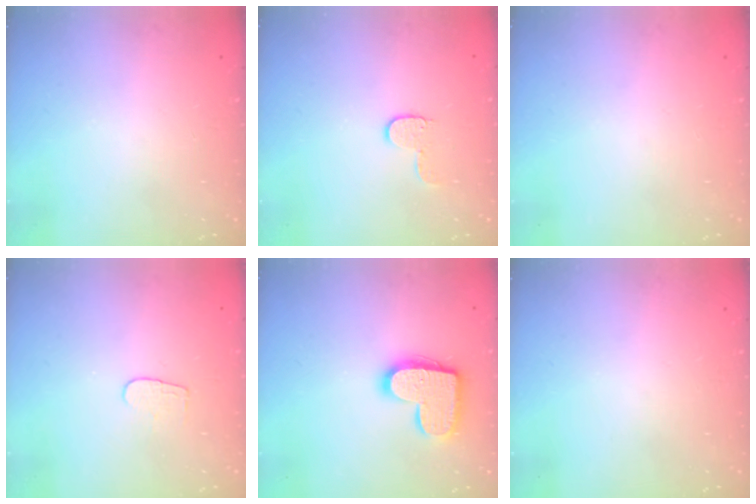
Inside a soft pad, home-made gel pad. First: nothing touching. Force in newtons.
{"total": 6.1, "press": 6.1, "slide": 0.4}
{"total": 0.0}
{"total": 4.6, "press": 4.6, "slide": 0.2}
{"total": 14.5, "press": 14.5, "slide": 0.7}
{"total": 0.0}